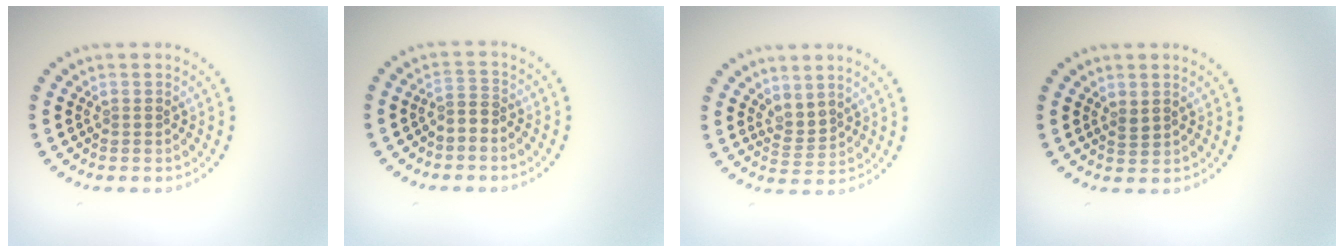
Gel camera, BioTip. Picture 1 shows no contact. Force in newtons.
{"total": 1.8, "press": 1.2, "slide": 1.2}
{"total": 1.7, "press": 1.2, "slide": 1.2}
{"total": 0.9, "press": 0.7, "slide": 0.5}